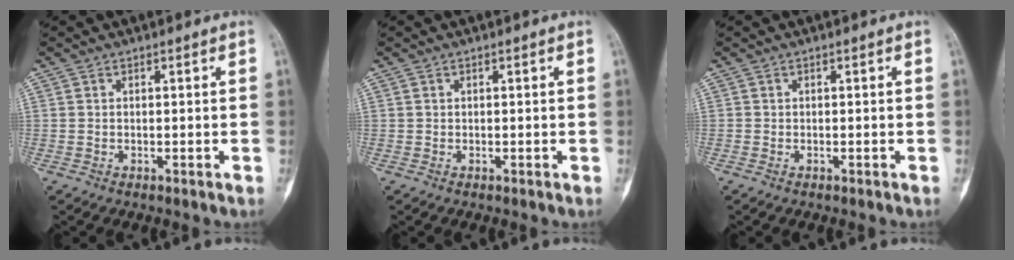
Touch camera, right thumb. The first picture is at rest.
{"total": 0.0}
{"total": 0.0}